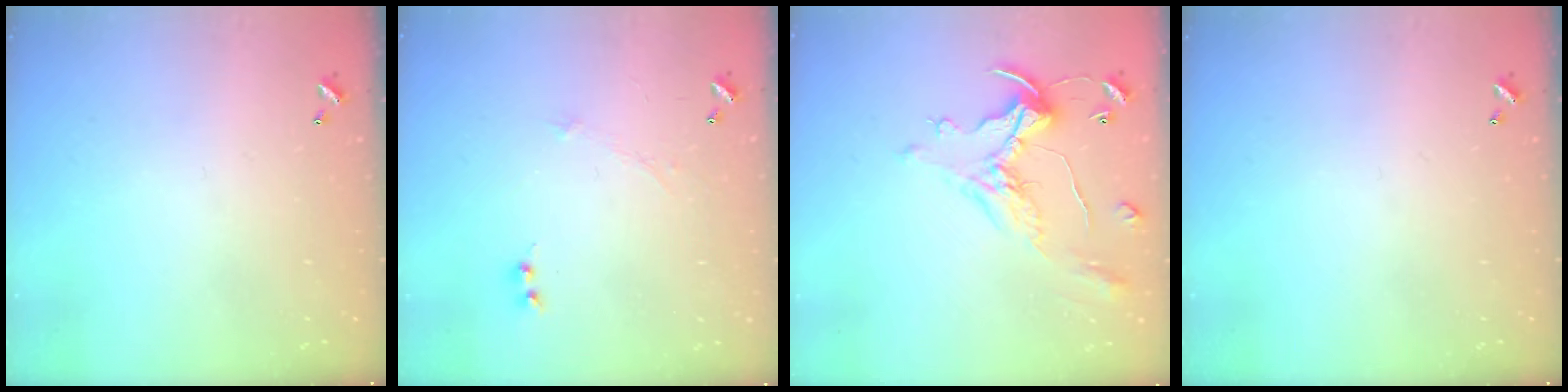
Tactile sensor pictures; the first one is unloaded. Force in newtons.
{"total": 0.0}
{"total": 1.8, "press": 1.5, "slide": 1.1}
{"total": 0.0}